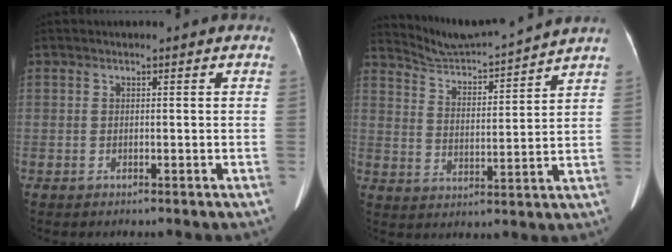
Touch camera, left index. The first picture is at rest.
{"total": 11.0, "force": [10.7, -1.4, 2.2], "torque": [-0.049, 0.002, 0.177]}